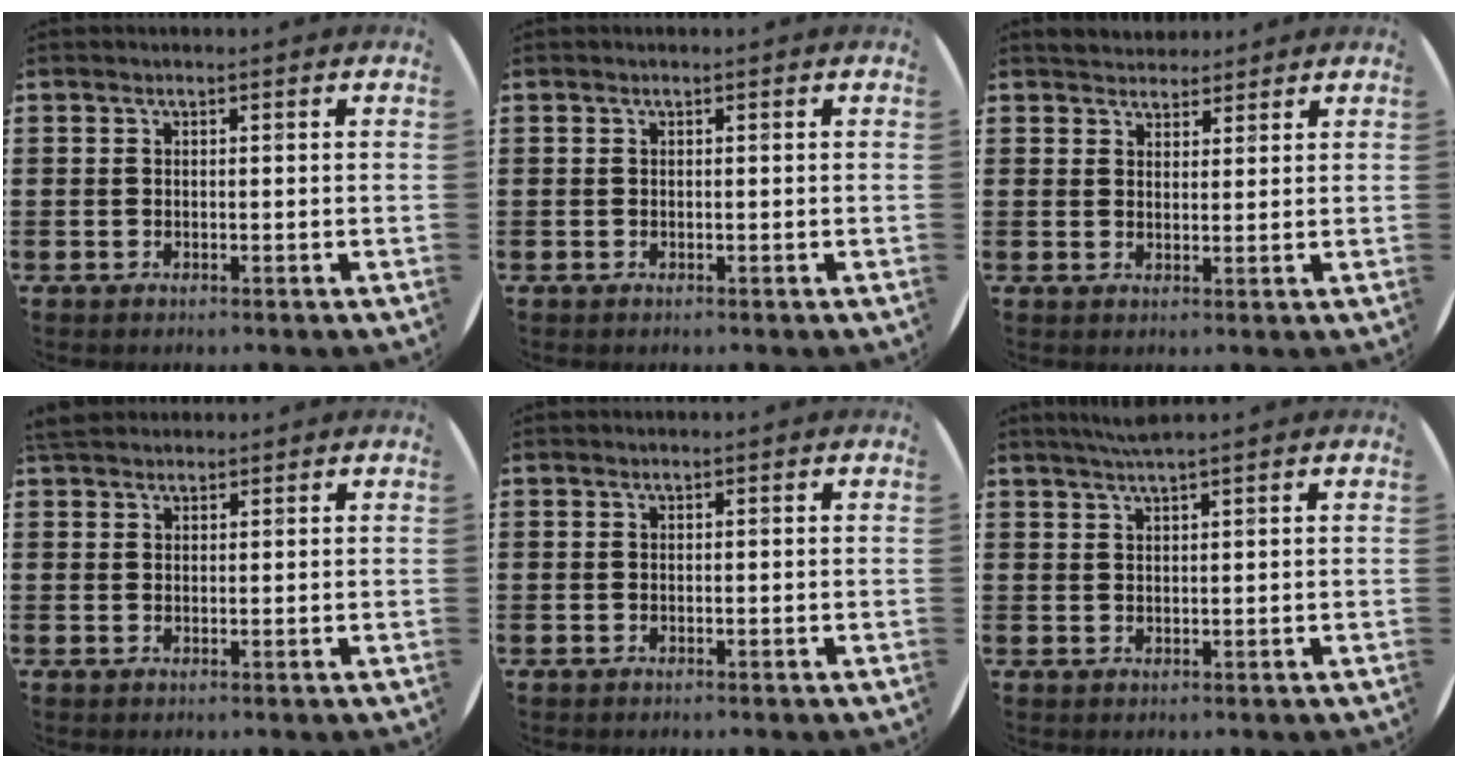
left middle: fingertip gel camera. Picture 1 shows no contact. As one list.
[{"total": 0.0}, {"total": 2.7, "force": [2.6, 0.7, -0.2], "torque": [-0.001, -0.001, 0.050]}, {"total": 2.2, "force": [2.0, 0.8, 0.5], "torque": [-0.007, 0.002, 0.038]}, {"total": 0.0}, {"total": 2.2, "force": [1.9, -0.3, 1.1], "torque": [-0.023, 0.000, 0.036]}]